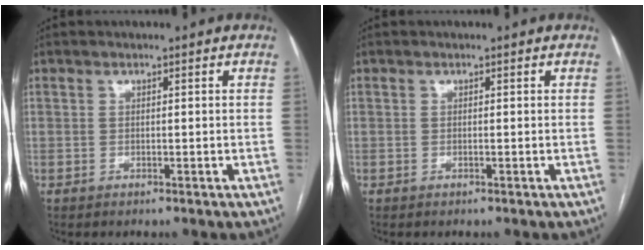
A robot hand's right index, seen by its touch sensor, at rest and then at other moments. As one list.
[{"total": 0.0}]